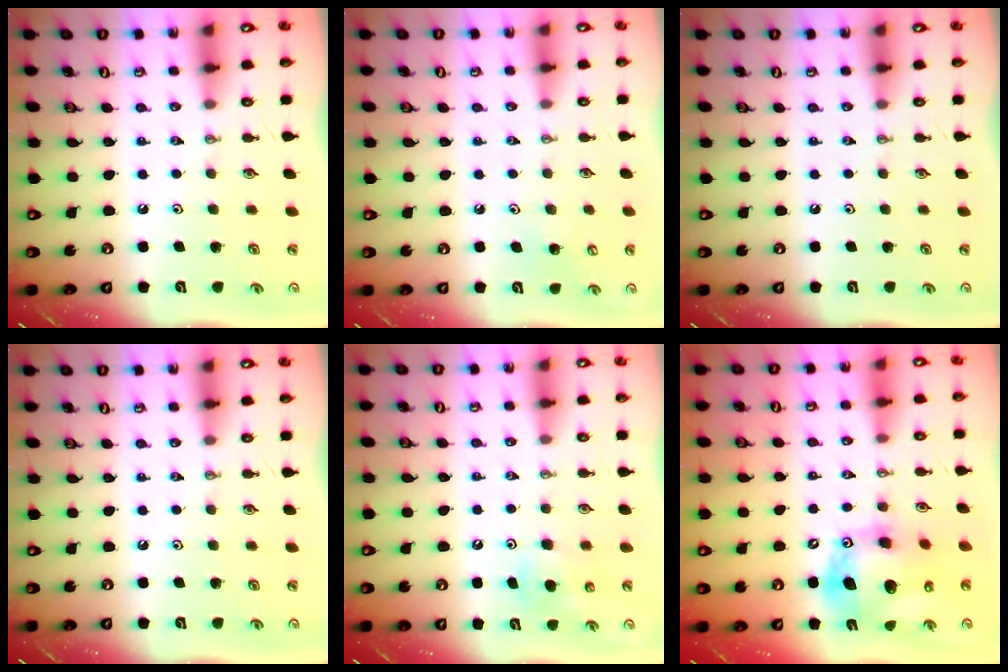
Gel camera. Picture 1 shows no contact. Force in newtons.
{"total": 5.3, "press": 5.2, "slide": 0.8}
{"total": 0.0}
{"total": 0.0}
{"total": 5.6, "press": 5.5, "slide": 1.1}
{"total": 17.1, "press": 16.9, "slide": 2.8}